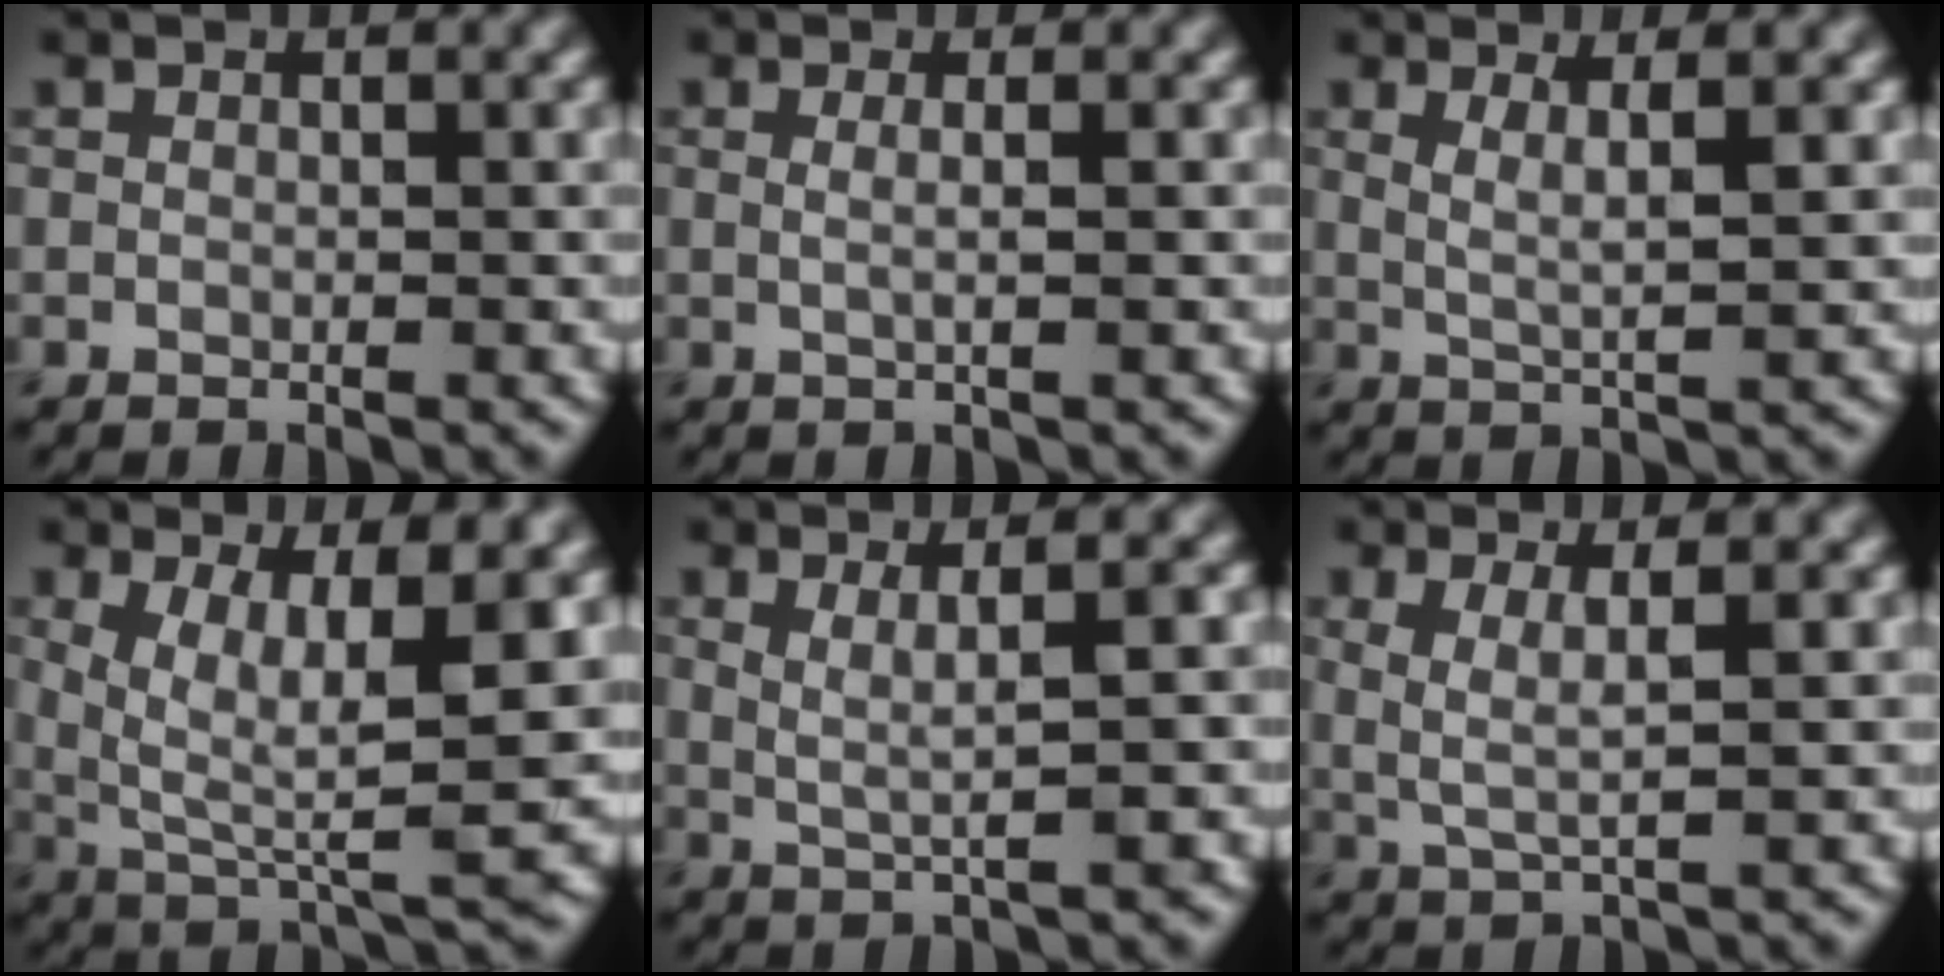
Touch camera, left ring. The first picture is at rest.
{"total": 1.6, "force": [0.3, 0.6, 1.5], "torque": [-0.018, -0.005, -0.008]}
{"total": 2.8, "force": [1.2, 0.7, 2.4], "torque": [-0.034, -0.004, 0.020]}
{"total": 8.6, "force": [1.9, 2.6, 8.0], "torque": [-0.146, -0.010, 0.034]}
{"total": 3.3, "force": [1.0, 0.6, 3.1], "torque": [-0.054, -0.003, 0.016]}
{"total": 2.6, "force": [0.7, 0.6, 2.4], "torque": [-0.052, -0.003, 0.017]}